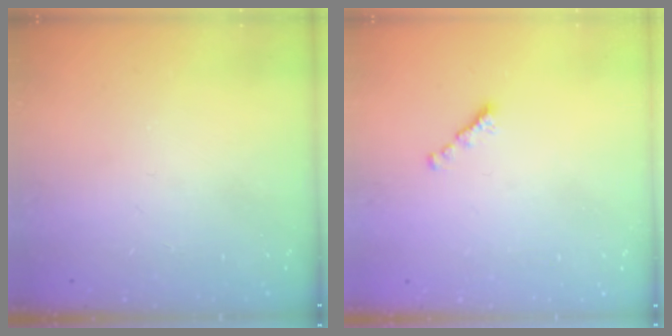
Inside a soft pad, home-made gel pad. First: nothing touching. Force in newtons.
{"total": 1.5, "press": 1.4, "slide": 0.5}